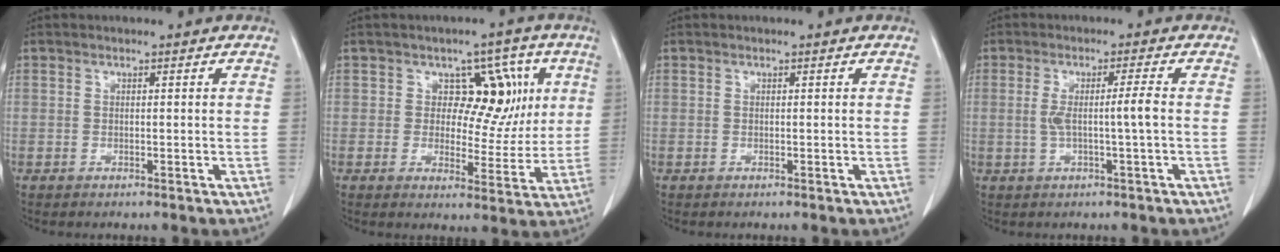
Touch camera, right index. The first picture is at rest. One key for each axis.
{"total": 8.1, "fx": 2.4, "fy": 6.0, "fz": 4.9, "tx": -0.035, "ty": 0.019, "tz": 0.035}
{"total": 0.0}
{"total": 4.0, "fx": -0.2, "fy": -0.7, "fz": 3.9, "tx": -0.075, "ty": 0.003, "tz": 0.000}